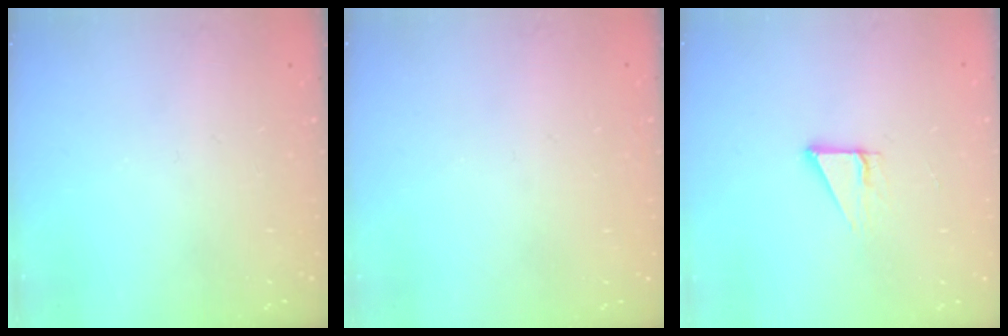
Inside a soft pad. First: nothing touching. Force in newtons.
{"total": 1.6, "press": 1.6, "slide": 0.1}
{"total": 3.7, "press": 3.7, "slide": 0.2}